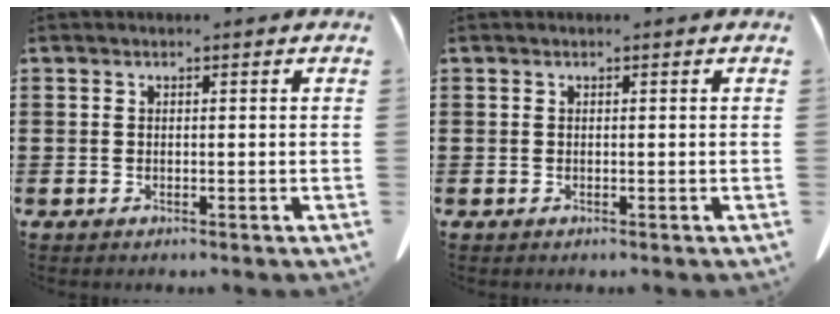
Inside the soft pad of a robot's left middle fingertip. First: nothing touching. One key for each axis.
{"total": 0.0}